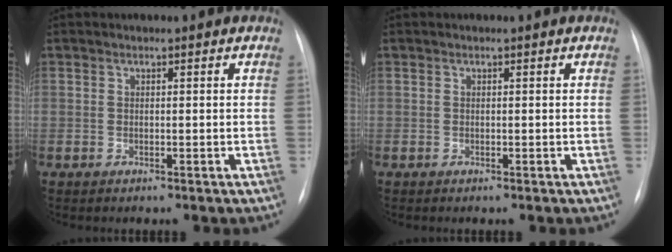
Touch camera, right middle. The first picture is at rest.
{"total": 0.0}